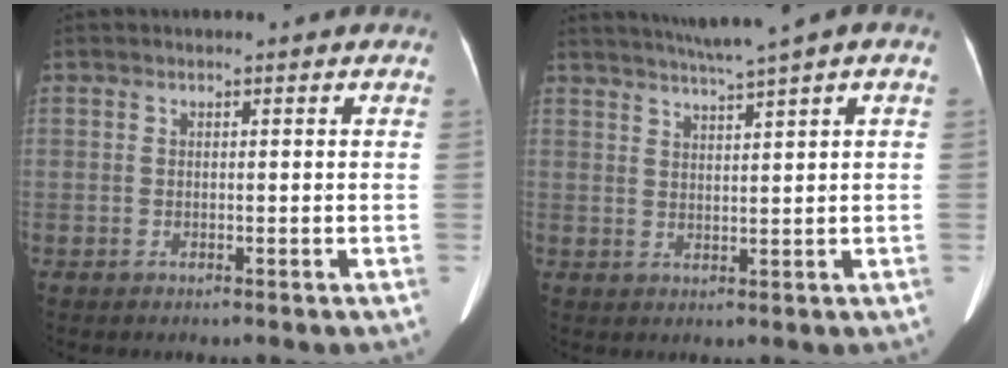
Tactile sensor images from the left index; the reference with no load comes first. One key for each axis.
{"total": 6.3, "fx": 4.6, "fy": -1.0, "fz": 4.2, "tx": -0.068, "ty": 0.017, "tz": 0.075}